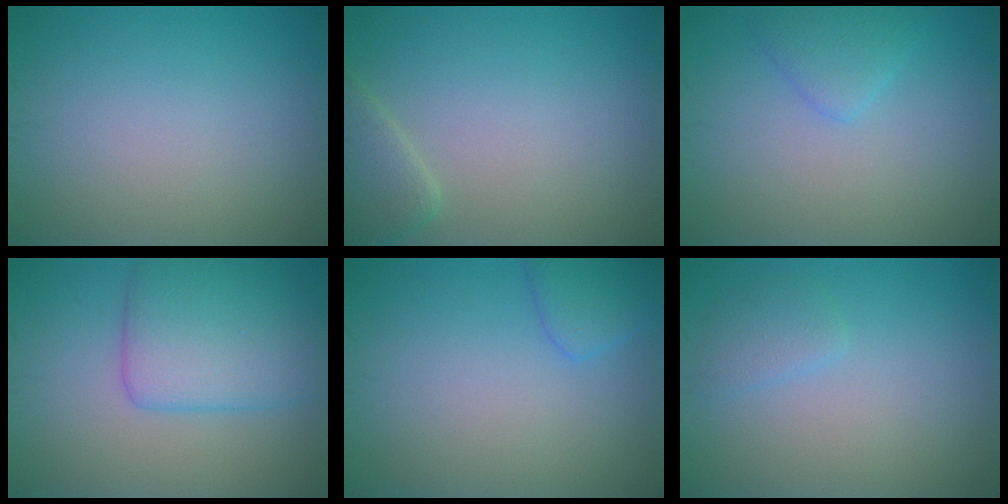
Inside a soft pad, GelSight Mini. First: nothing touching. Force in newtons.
{"total": 2.6, "press": 2.5, "slide": 0.3}
{"total": 2.1, "press": 2.1, "slide": 0.2}
{"total": 6.0, "press": 6.0, "slide": 0.1}
{"total": 2.4, "press": 2.4, "slide": 0.2}
{"total": 1.4, "press": 1.4, "slide": 0.2}